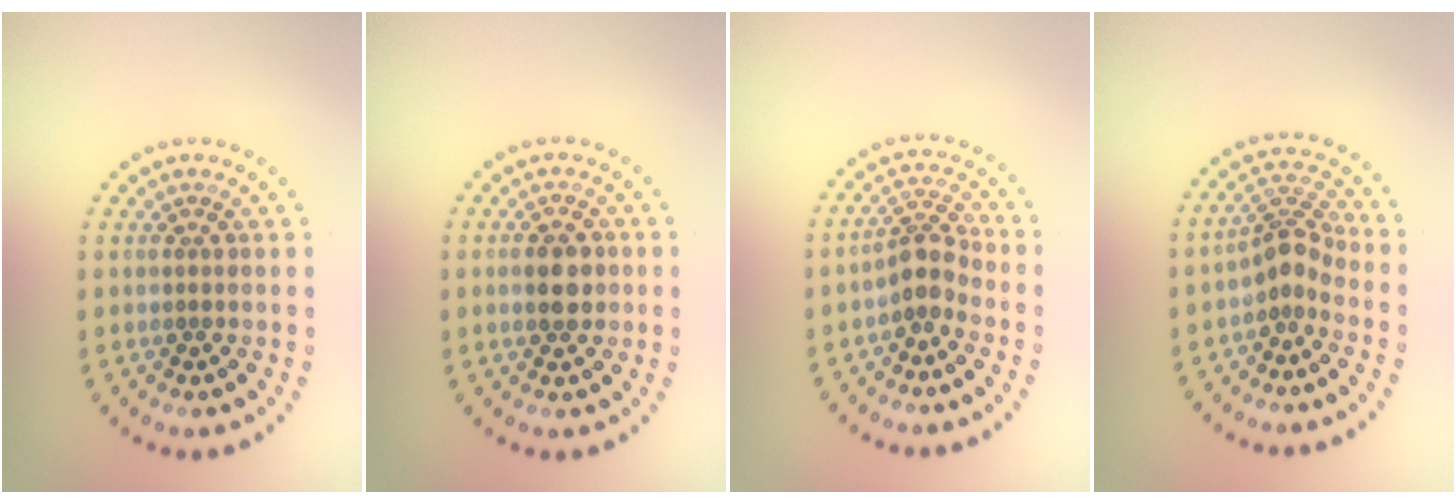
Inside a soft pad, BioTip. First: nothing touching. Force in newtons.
{"total": 2.7, "press": 2.7, "slide": 0.0}
{"total": 2.7, "press": 2.1, "slide": 1.8}
{"total": 2.6, "press": 1.8, "slide": 1.9}